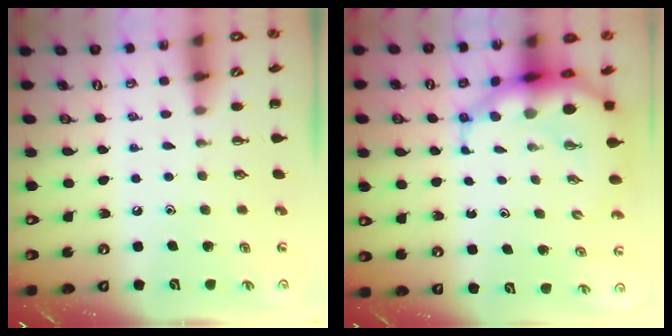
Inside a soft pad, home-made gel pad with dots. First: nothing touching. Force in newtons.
{"total": 8.4, "press": 8.1, "slide": 2.4}